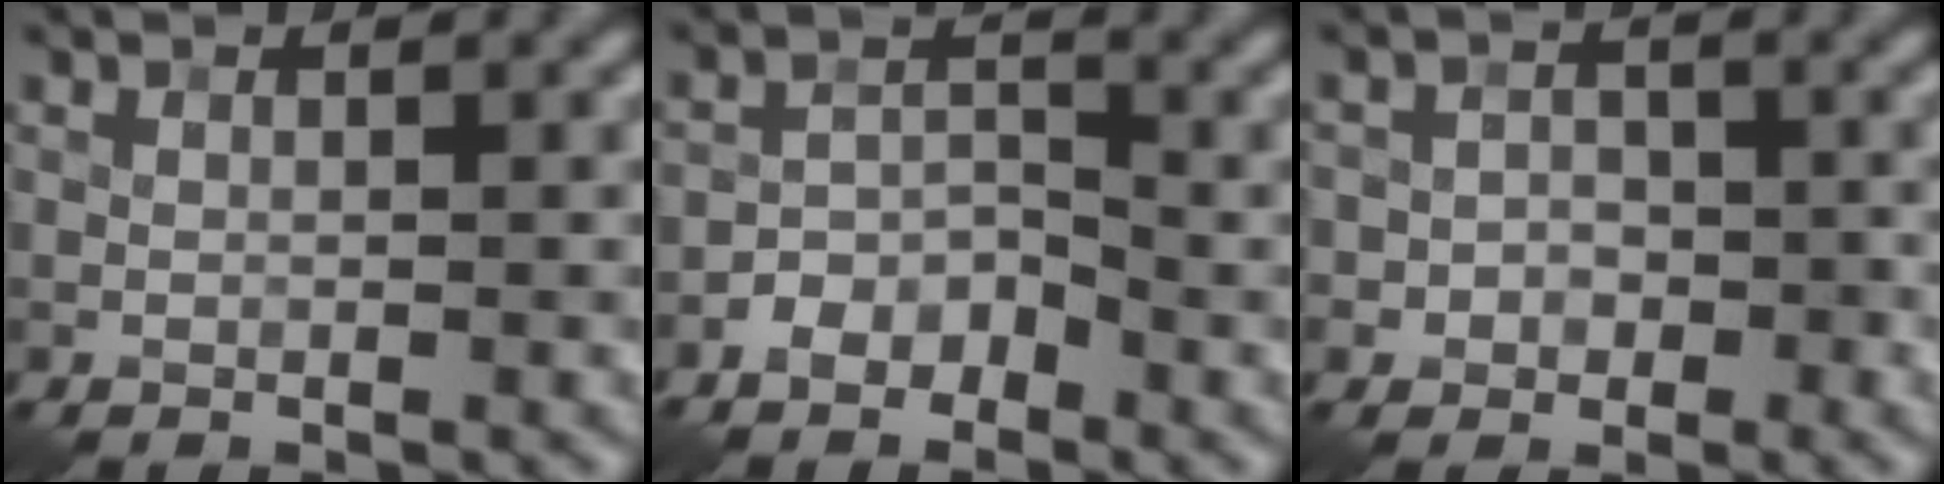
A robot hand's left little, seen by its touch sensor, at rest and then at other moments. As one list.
[{"total": 2.5, "force": [-1.9, 1.4, 0.8], "torque": [-0.011, 0.014, -0.039]}, {"total": 3.1, "force": [-1.0, 2.9, 0.7], "torque": [0.017, 0.010, -0.035]}]